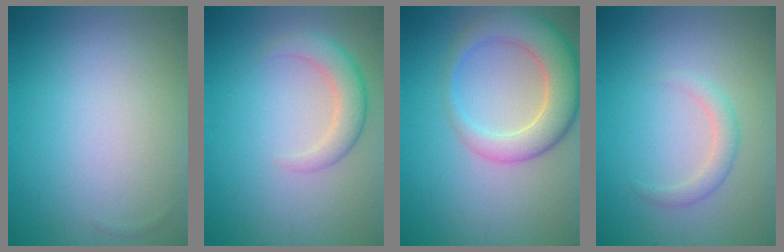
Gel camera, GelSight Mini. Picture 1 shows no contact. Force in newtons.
{"total": 3.2, "press": 3.2, "slide": 0.2}
{"total": 6.6, "press": 6.6, "slide": 0.6}
{"total": 1.8, "press": 1.7, "slide": 0.1}